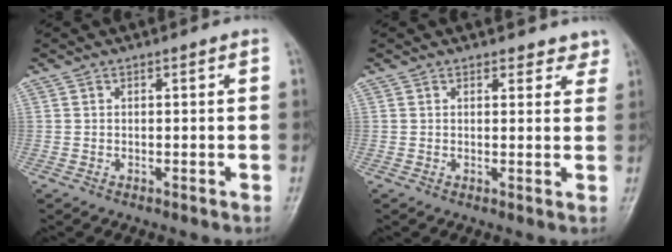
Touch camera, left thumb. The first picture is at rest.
{"total": 3.2, "force": [2.6, 1.7, 0.3], "torque": [0.029, -0.013, 0.018]}